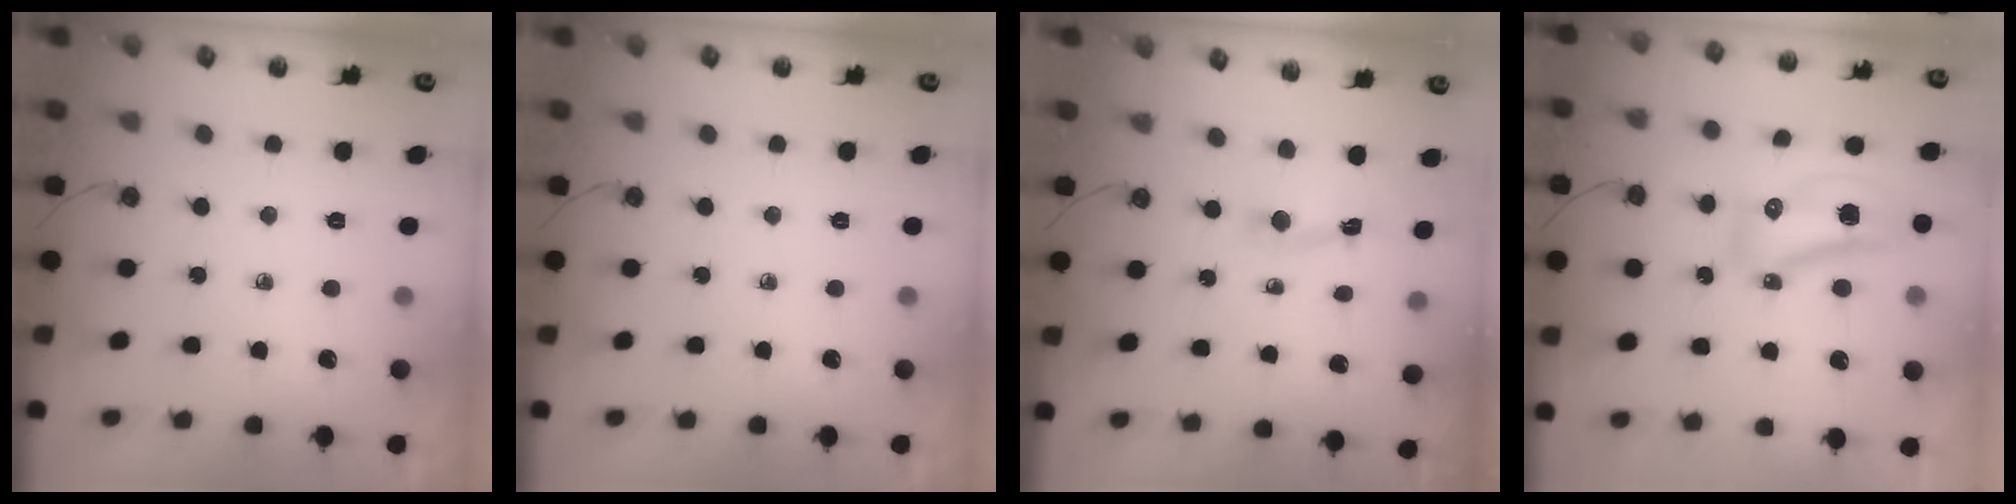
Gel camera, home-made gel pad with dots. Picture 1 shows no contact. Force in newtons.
{"total": 0.0}
{"total": 2.7, "press": 2.7, "slide": 0.3}
{"total": 9.6, "press": 9.5, "slide": 0.9}